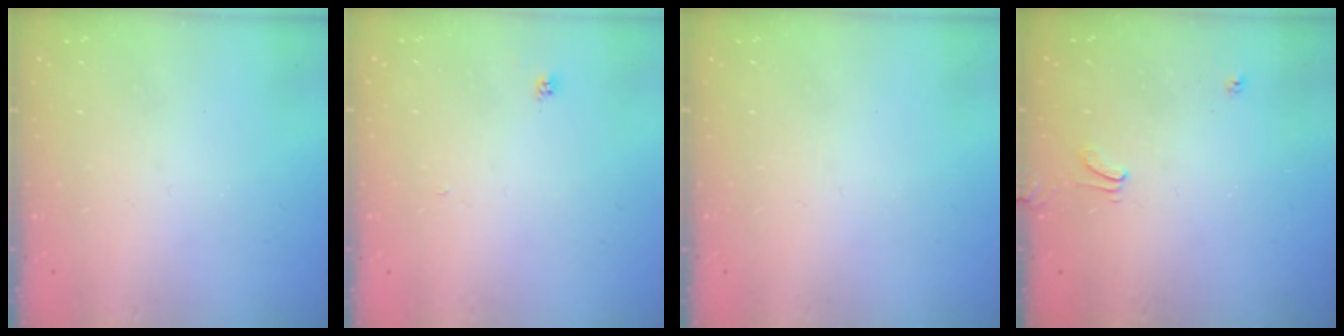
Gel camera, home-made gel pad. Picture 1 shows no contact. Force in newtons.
{"total": 1.9, "press": 1.9, "slide": 0.1}
{"total": 0.0}
{"total": 1.7, "press": 1.7, "slide": 0.4}